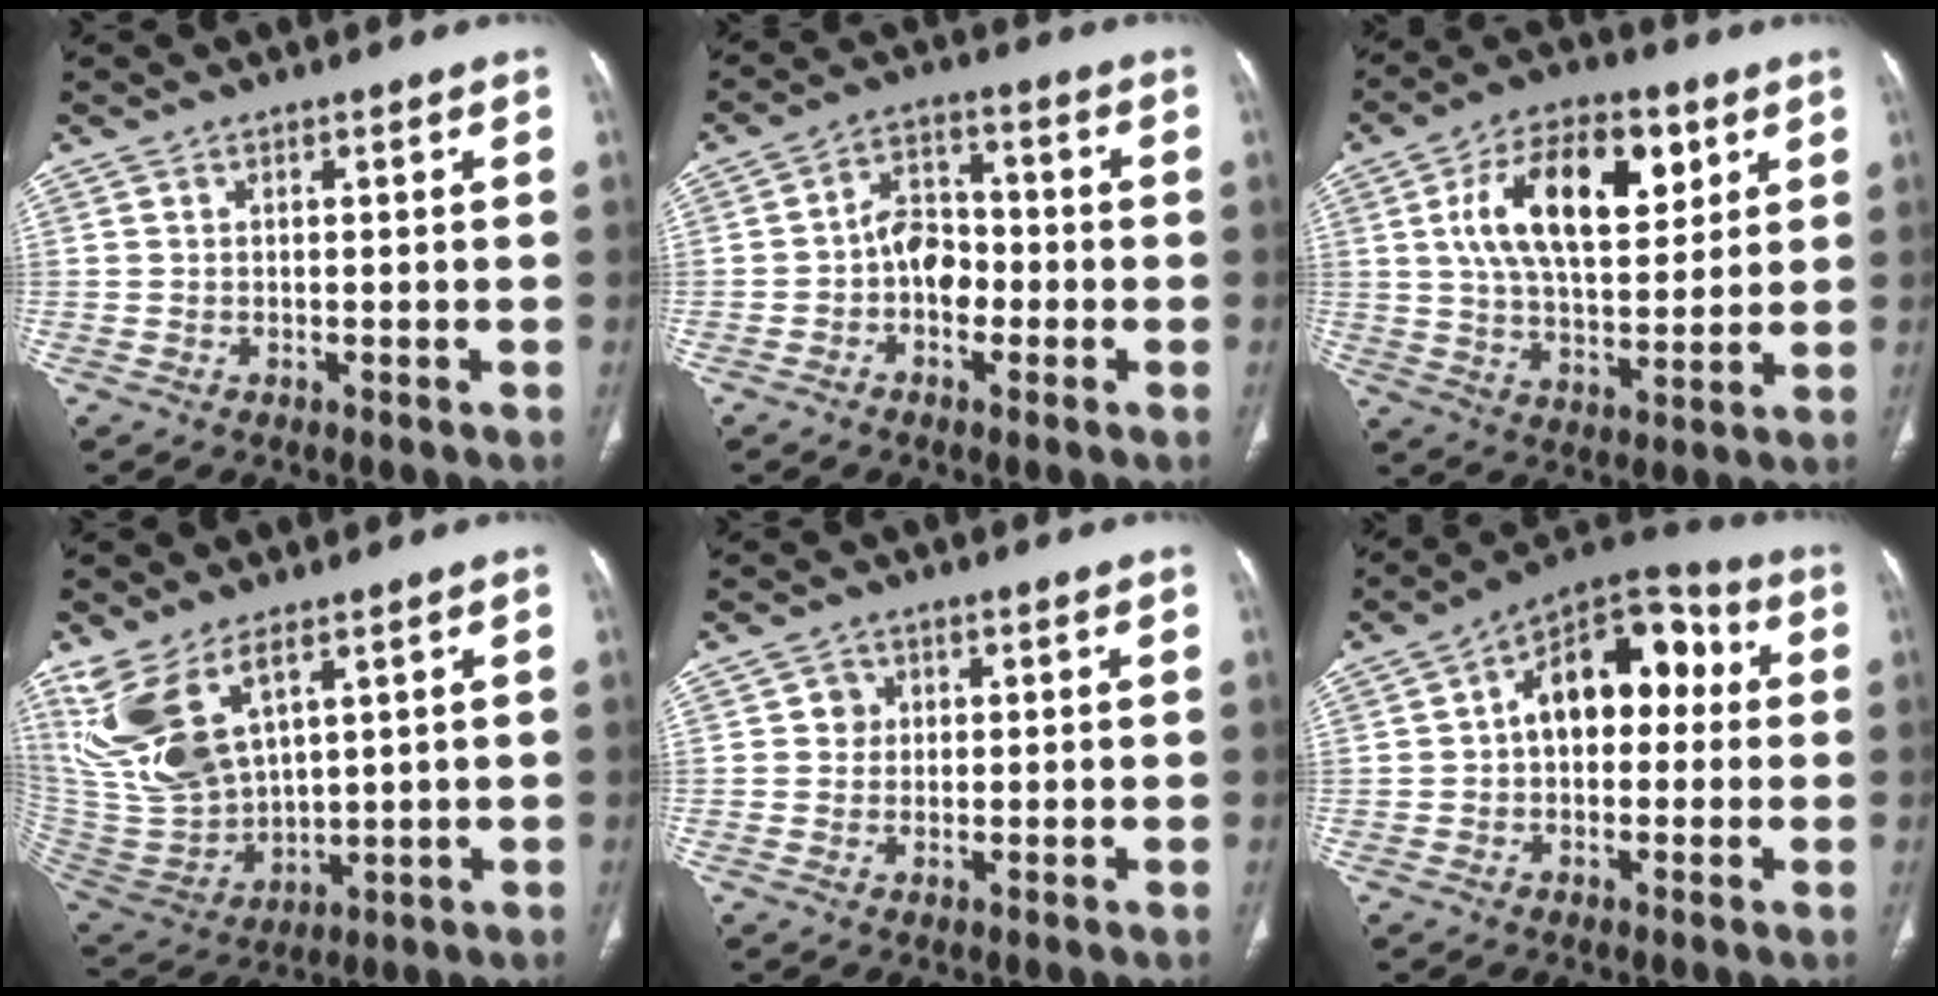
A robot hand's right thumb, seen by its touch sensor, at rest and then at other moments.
{"total": 7.1, "force": [-1.6, 4.9, 4.9], "torque": [-0.051, 0.025, -0.039]}
{"total": 18.4, "force": [6.3, 9.7, 14.3], "torque": [-0.207, -0.012, 0.108]}
{"total": 15.8, "force": [7.8, 7.8, 11.2], "torque": [-0.230, -0.031, 0.183]}
{"total": 2.3, "force": [0.5, 2.2, 0.5], "torque": [0.007, 0.003, 0.004]}
{"total": 14.1, "force": [1.6, 8.9, 10.8], "torque": [-0.117, 0.044, 0.009]}